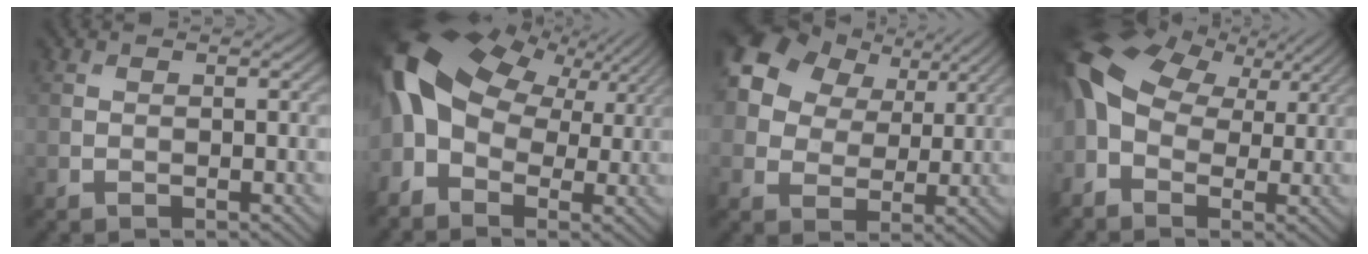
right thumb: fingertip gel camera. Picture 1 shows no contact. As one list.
[{"total": 14.8, "force": [3.1, 9.6, 10.9], "torque": [-0.254, 0.001, 0.053]}, {"total": 14.0, "force": [6.9, 9.6, 7.5], "torque": [-0.194, 0.058, 0.122]}, {"total": 13.0, "force": [2.5, 8.8, 9.1], "torque": [-0.229, 0.005, 0.049]}]